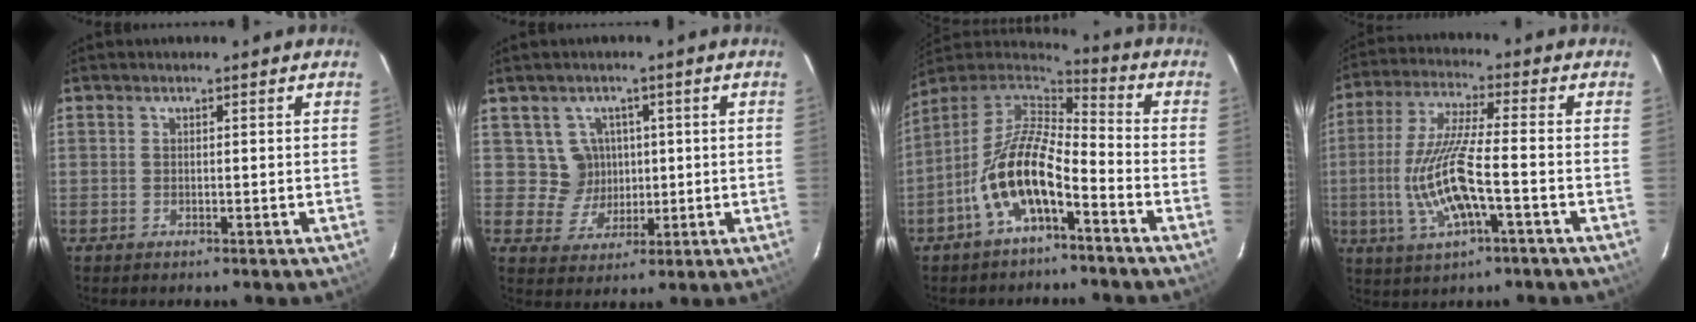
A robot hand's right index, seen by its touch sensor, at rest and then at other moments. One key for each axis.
{"total": 5.5, "fx": 1.2, "fy": 5.3, "fz": 0.5, "tx": -0.013, "ty": 0.018, "tz": 0.032}
{"total": 13.5, "fx": -6.5, "fy": 4.7, "fz": 10.9, "tx": -0.218, "ty": 0.003, "tz": -0.128}
{"total": 13.1, "fx": -3.4, "fy": 2.3, "fz": 12.4, "tx": -0.258, "ty": -0.007, "tz": -0.061}